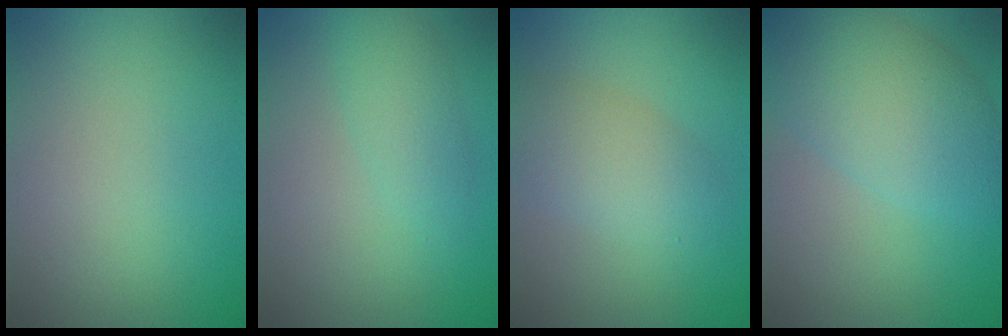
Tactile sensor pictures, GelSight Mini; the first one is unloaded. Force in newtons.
{"total": 2.4, "press": 2.4, "slide": 0.1}
{"total": 4.0, "press": 4.0, "slide": 0.1}
{"total": 7.6, "press": 7.6, "slide": 0.4}